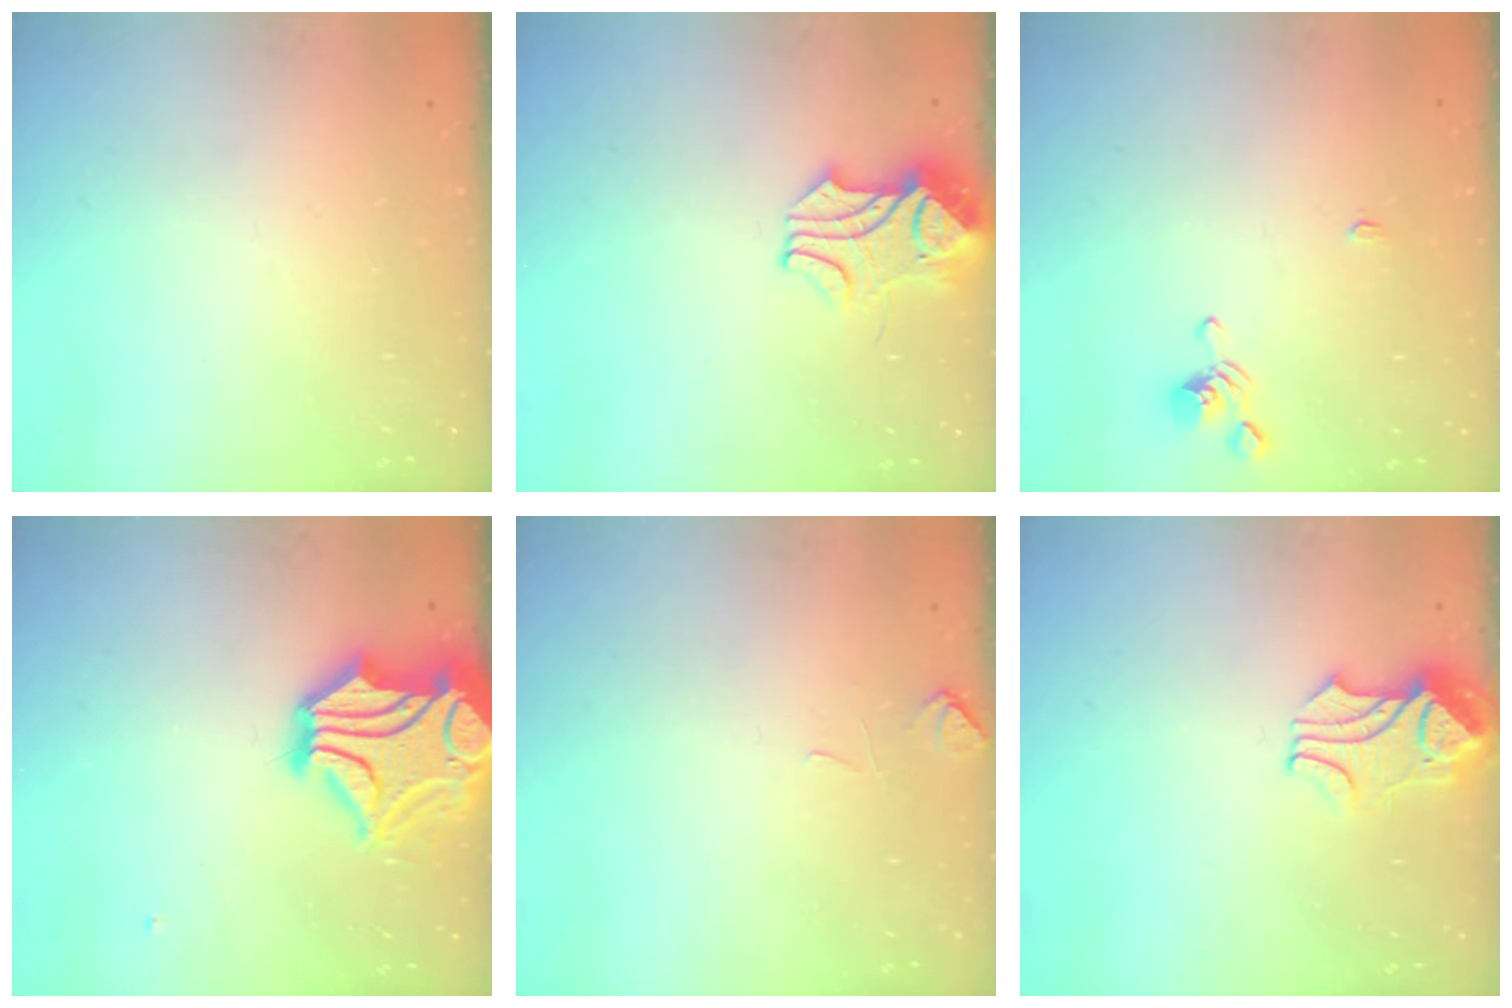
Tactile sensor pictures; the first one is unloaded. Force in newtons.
{"total": 2.4, "press": 2.2, "slide": 1.0}
{"total": 2.2, "press": 2.2, "slide": 0.4}
{"total": 8.3, "press": 8.0, "slide": 2.4}
{"total": 0.5, "press": 0.1, "slide": 0.5}
{"total": 2.3, "press": 2.2, "slide": 0.7}